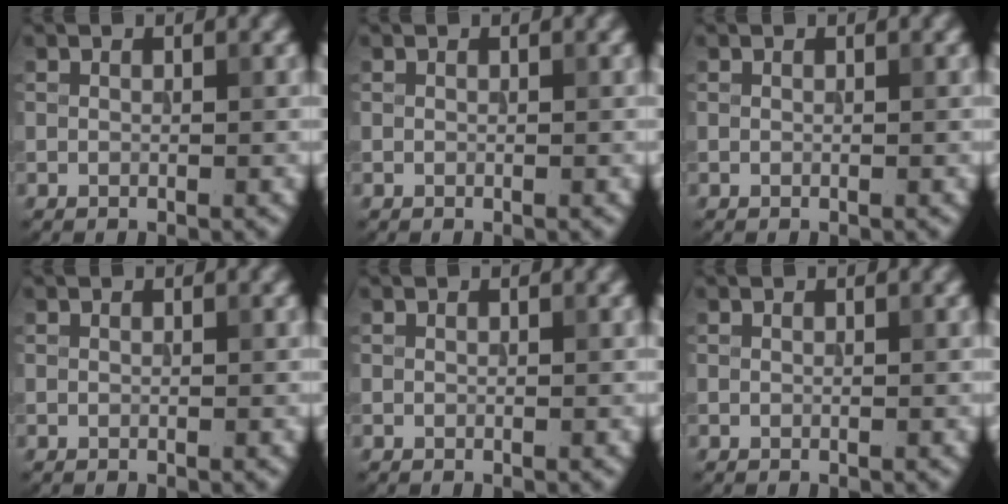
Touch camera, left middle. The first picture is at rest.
{"total": 0.0}
{"total": 0.0}
{"total": 0.0}
{"total": 0.0}
{"total": 0.0}